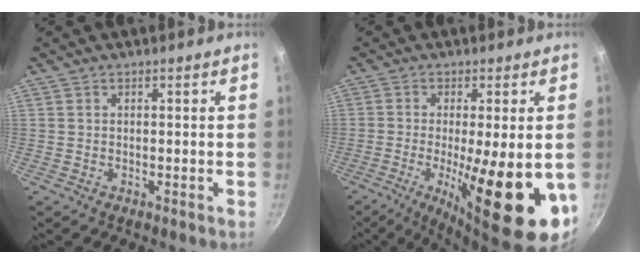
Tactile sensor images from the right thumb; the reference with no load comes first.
{"total": 19.4, "force": [-4.3, 5.5, 18.1], "torque": [-0.268, -0.017, -0.056]}